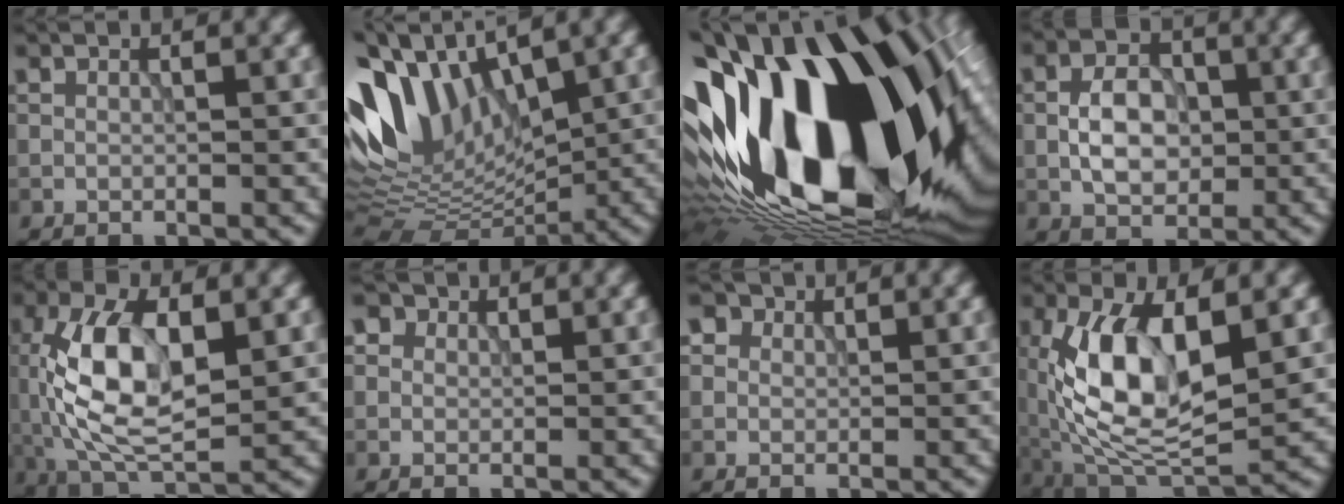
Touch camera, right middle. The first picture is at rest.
{"total": 12.6, "force": [3.1, 7.3, 9.7], "torque": [-0.218, 0.017, 0.052]}
{"total": 22.0, "force": [-1.9, 13.0, 17.7], "torque": [-0.307, -0.027, -0.026]}
{"total": 4.4, "force": [-0.7, 3.0, 3.2], "torque": [-0.054, 0.005, -0.014]}
{"total": 9.3, "force": [0.0, 4.5, 8.1], "torque": [-0.166, 0.001, 0.003]}
{"total": 3.3, "force": [2.0, 2.3, 1.2], "torque": [-0.037, 0.007, 0.025]}
{"total": 3.7, "force": [2.2, 2.6, 1.4], "torque": [-0.043, 0.009, 0.028]}
{"total": 10.4, "force": [0.1, 4.9, 9.2], "torque": [-0.187, -0.001, 0.002]}